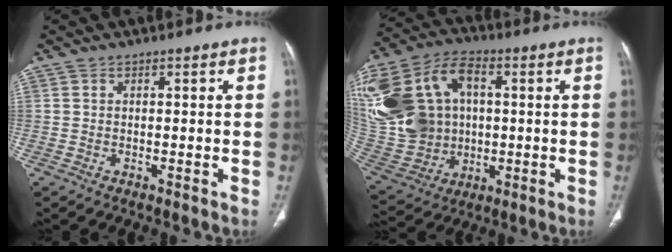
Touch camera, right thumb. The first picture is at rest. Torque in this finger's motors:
{"motor_torque": [2.12, 2.44, 1.39, 1.06, 0.54]}